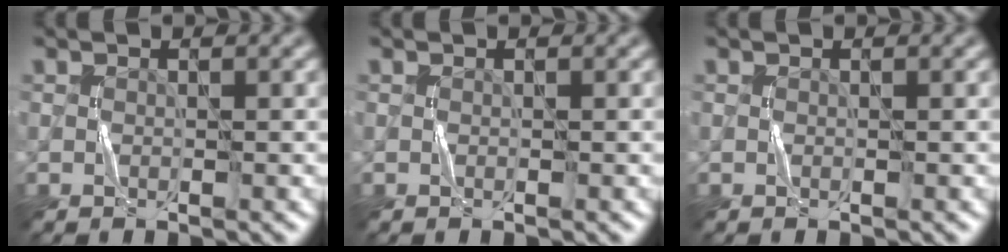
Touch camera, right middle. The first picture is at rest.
{"total": 0.0}
{"total": 0.0}